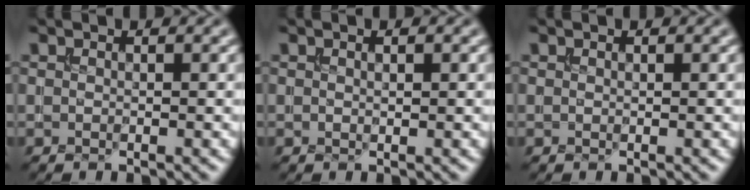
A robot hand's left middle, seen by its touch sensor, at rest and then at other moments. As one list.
[{"total": 0.8, "force": [0.2, 0.3, 0.6], "torque": [-0.010, 0.000, 0.004]}, {"total": 0.0}]